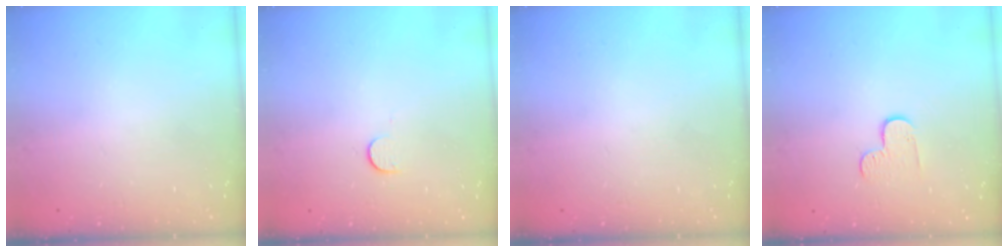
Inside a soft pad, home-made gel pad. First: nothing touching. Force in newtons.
{"total": 6.1, "press": 6.1, "slide": 0.6}
{"total": 0.0}
{"total": 5.5, "press": 5.4, "slide": 0.6}